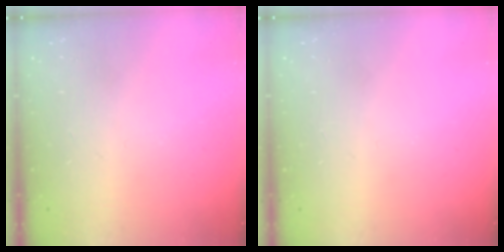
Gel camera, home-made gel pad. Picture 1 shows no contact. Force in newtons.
{"total": 0.0}